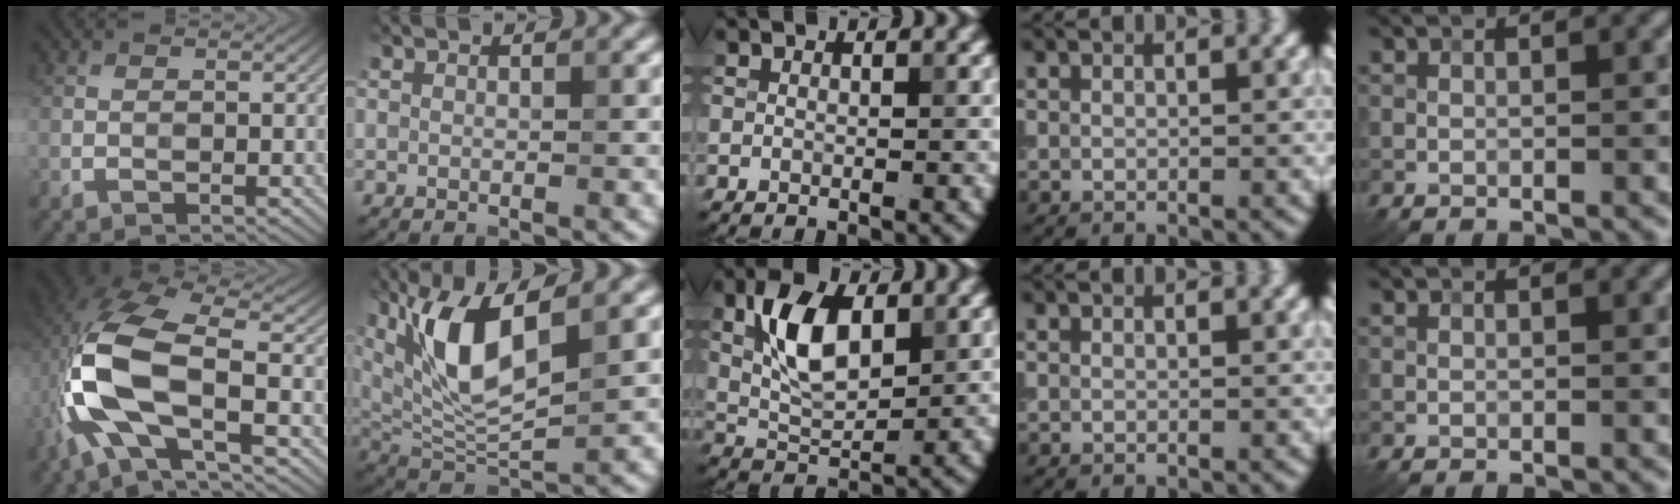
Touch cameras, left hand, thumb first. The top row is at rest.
{"thumb": {"total": 13.2, "force": [-3.4, 5.4, 11.5], "torque": [-0.264, -0.003, -0.076]}, "index": {"total": 8.8, "force": [3.0, 3.0, 7.7], "torque": [-0.158, -0.008, 0.056]}, "middle": {"total": 6.3, "force": [1.8, 3.1, 5.1], "torque": [-0.106, 0.006, 0.035]}}